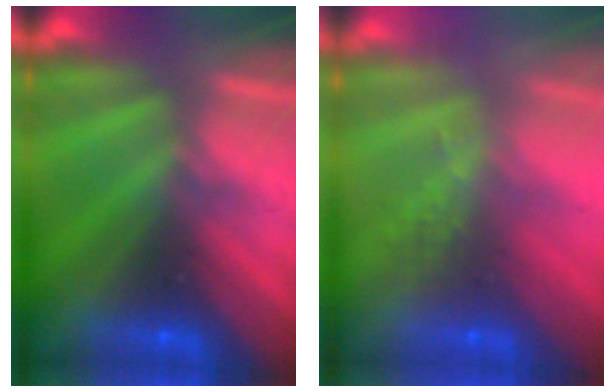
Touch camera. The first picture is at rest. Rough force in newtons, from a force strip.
{"total": 2.5}